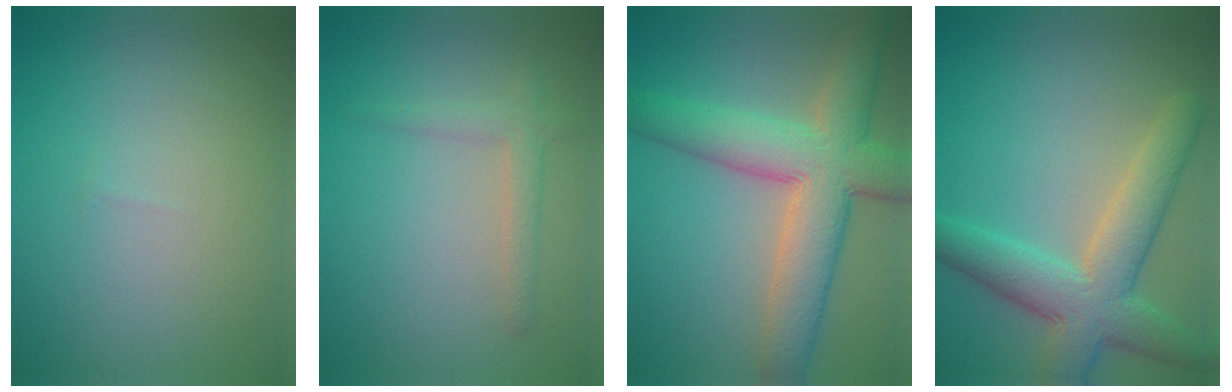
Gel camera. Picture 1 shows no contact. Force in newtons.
{"total": 2.0, "press": 1.9, "slide": 0.1}
{"total": 8.8, "press": 8.7, "slide": 0.4}
{"total": 6.8, "press": 6.8, "slide": 0.3}